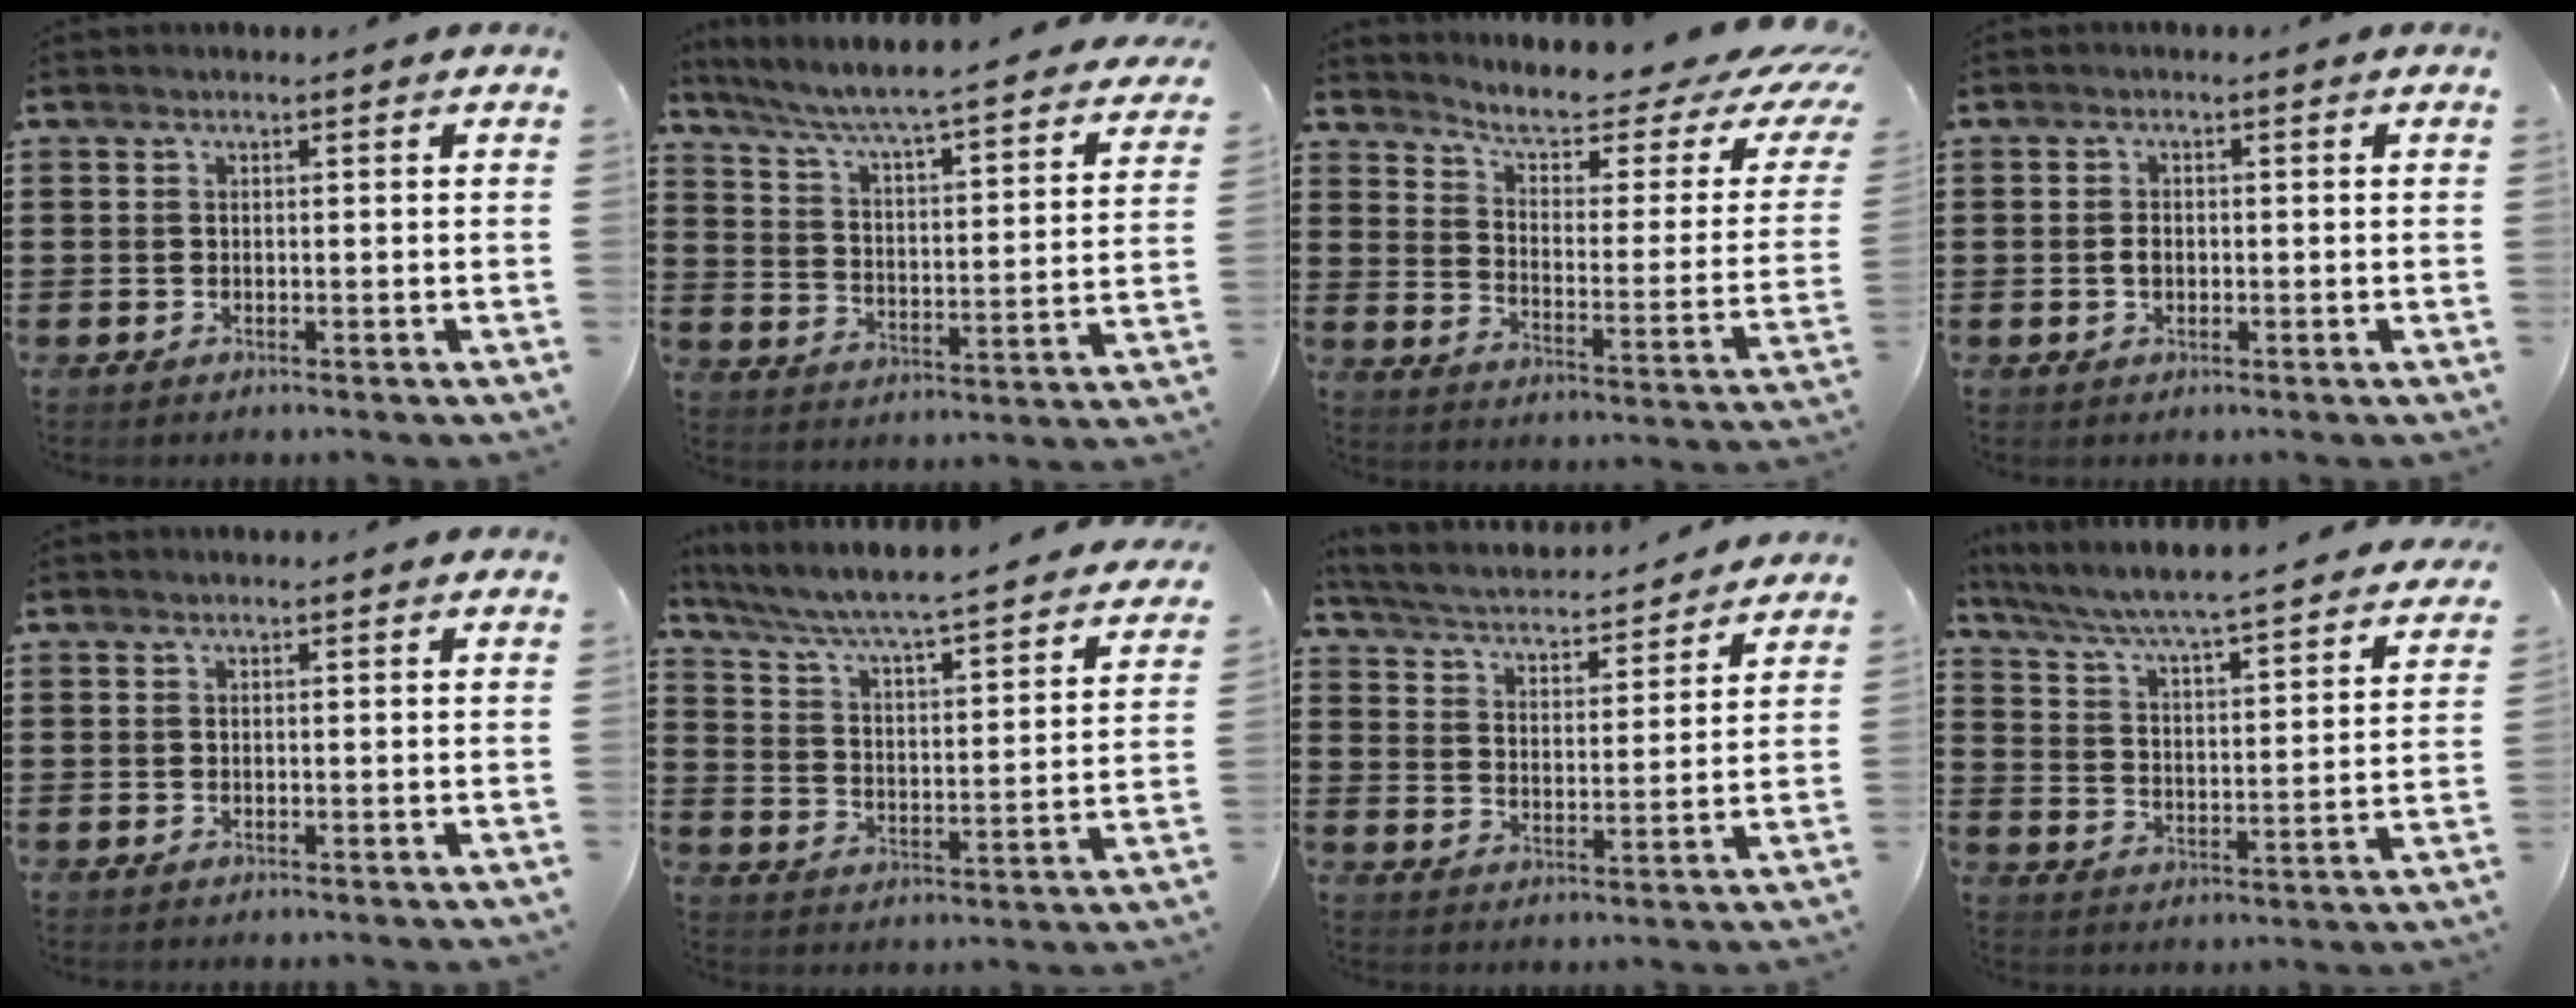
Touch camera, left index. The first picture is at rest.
{"total": 4.9, "force": [4.4, -0.5, 2.1], "torque": [-0.064, -0.046, 0.063]}
{"total": 6.2, "force": [4.5, 1.7, 3.9], "torque": [-0.088, -0.033, 0.073]}
{"total": 1.6, "force": [-0.2, 1.0, 1.2], "torque": [-0.026, 0.006, -0.005]}
{"total": 0.0}
{"total": 4.8, "force": [4.3, -0.2, 2.1], "torque": [-0.064, -0.048, 0.062]}
{"total": 3.5, "force": [3.5, 0.2, 0.5], "torque": [-0.035, -0.030, 0.052]}
{"total": 4.7, "force": [4.3, -0.5, 1.7], "torque": [-0.057, -0.045, 0.061]}